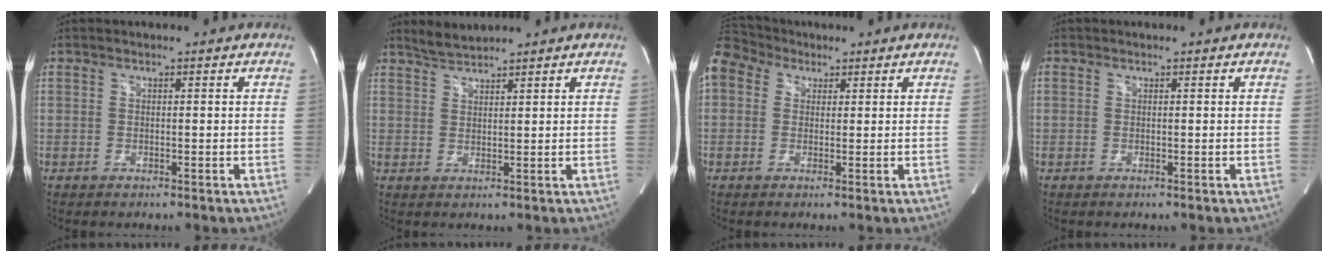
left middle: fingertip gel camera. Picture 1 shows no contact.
{"total": 2.7, "force": [2.7, -0.2, 0.1], "torque": [-0.011, 0.004, 0.057]}
{"total": 9.2, "force": [5.2, 6.7, 3.7], "torque": [-0.095, 0.059, 0.100]}
{"total": 0.0}